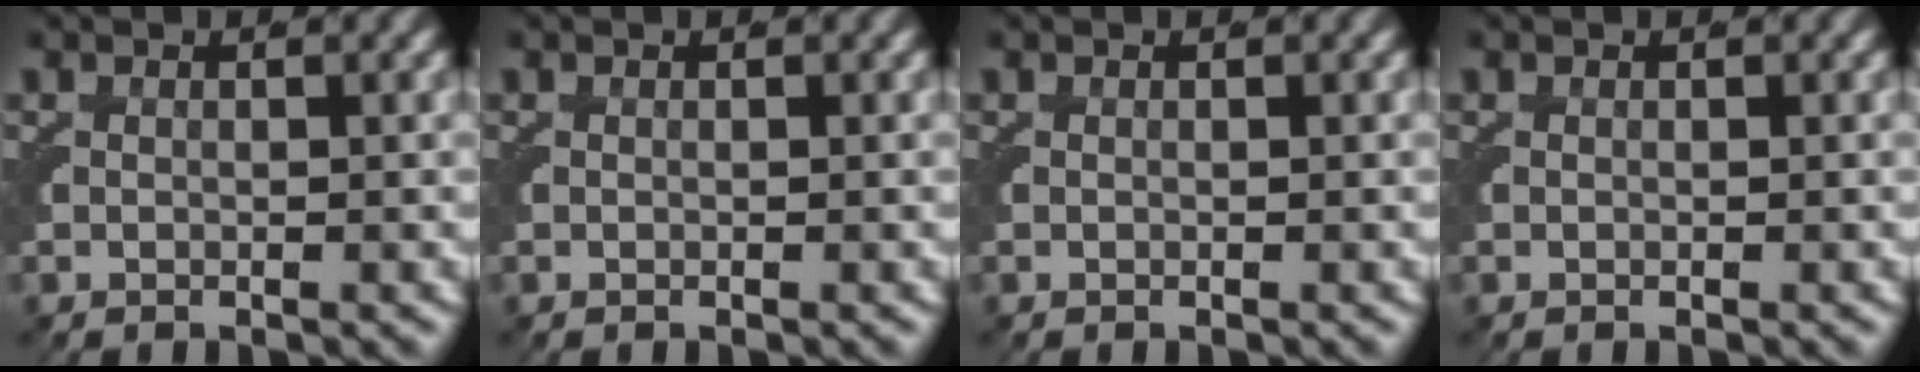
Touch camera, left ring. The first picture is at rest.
{"total": 0.0}
{"total": 0.0}
{"total": 0.0}